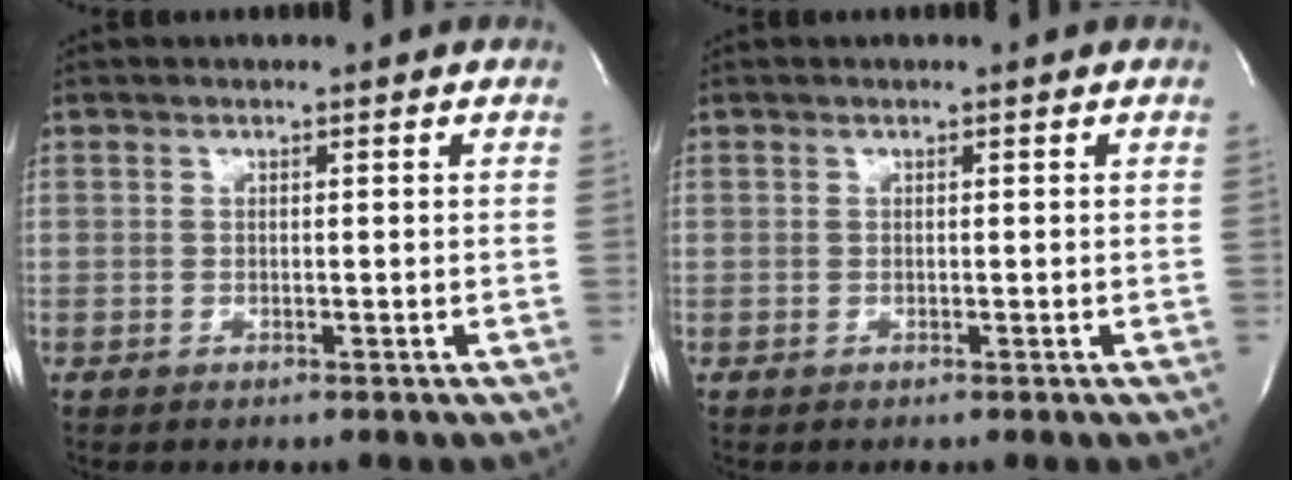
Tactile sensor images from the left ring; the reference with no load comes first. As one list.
[{"total": 0.0}]